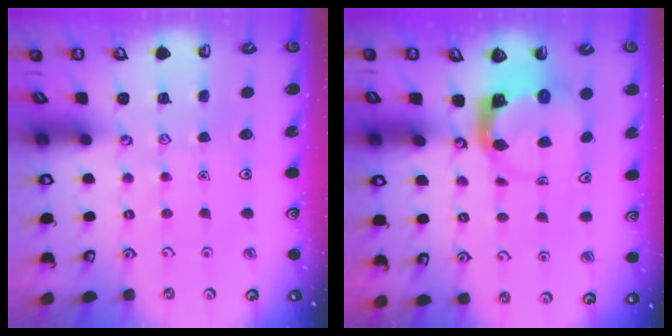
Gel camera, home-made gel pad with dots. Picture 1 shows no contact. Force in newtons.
{"total": 4.0, "press": 4.0, "slide": 0.5}